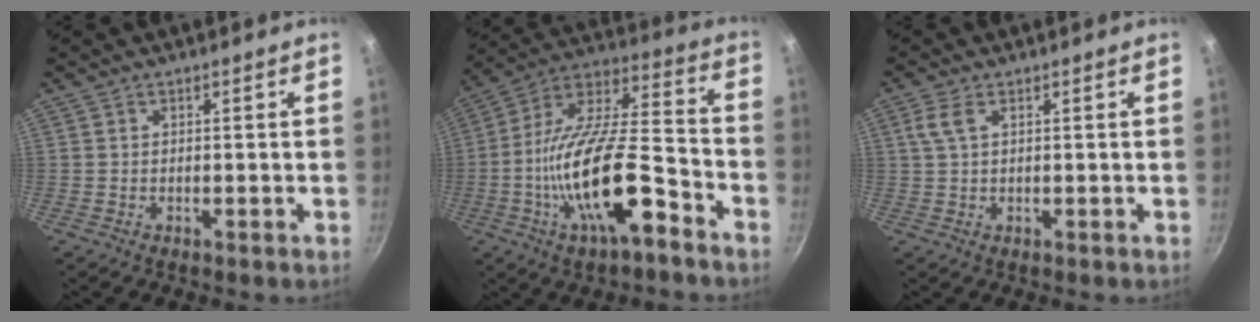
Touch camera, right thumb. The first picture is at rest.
{"total": 21.6, "force": [-8.6, 7.8, 18.2], "torque": [-0.309, 0.049, -0.162]}
{"total": 3.0, "force": [1.1, 1.4, 2.4], "torque": [-0.054, 0.006, 0.023]}